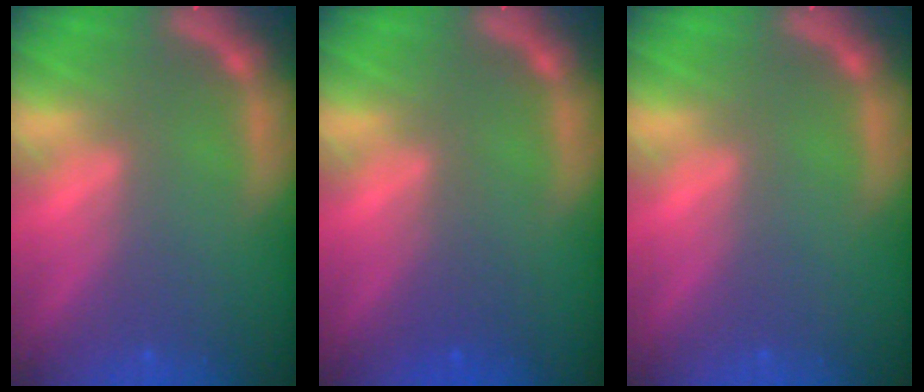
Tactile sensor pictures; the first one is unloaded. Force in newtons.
{"total": 1.5}
{"total": 0.0}